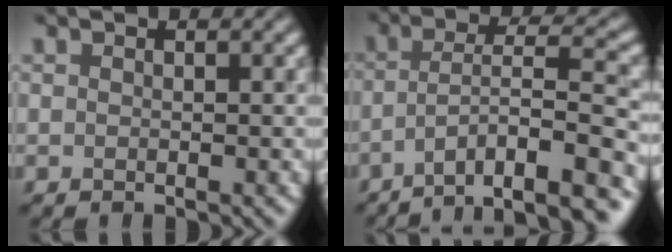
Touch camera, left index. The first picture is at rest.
{"total": 8.7, "force": [-5.1, 1.7, 6.8], "torque": [-0.110, 0.014, -0.069]}